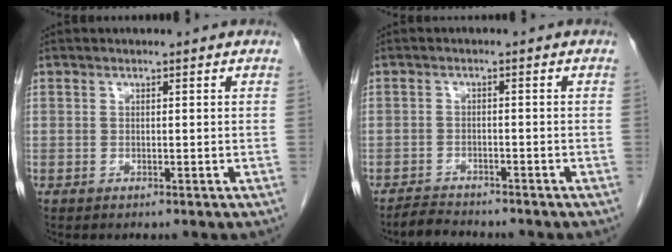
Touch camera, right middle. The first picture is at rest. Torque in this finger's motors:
{"motor_torque": [0.29, -0.24, -0.03, 0.00]}